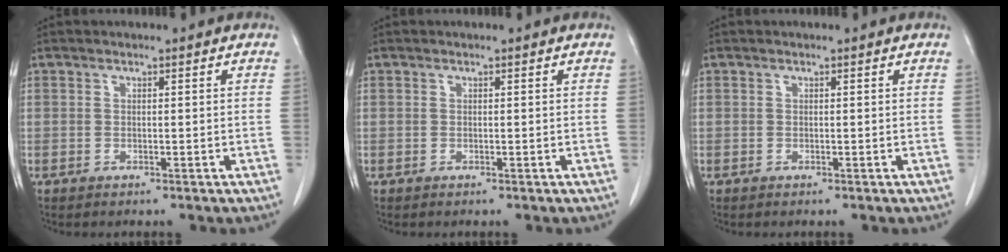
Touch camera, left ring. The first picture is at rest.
{"total": 0.0}
{"total": 0.0}